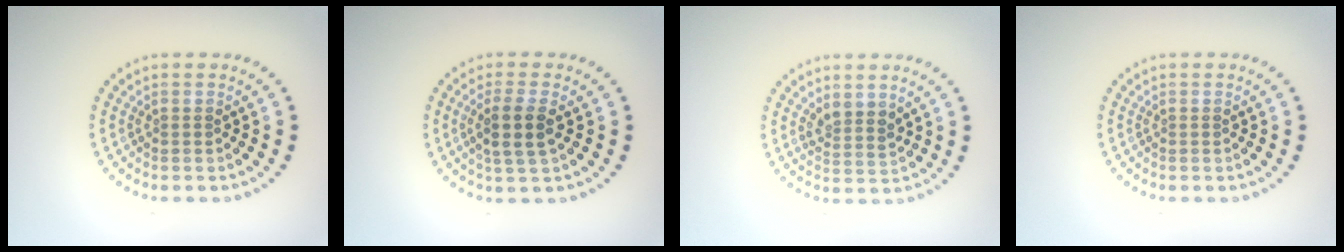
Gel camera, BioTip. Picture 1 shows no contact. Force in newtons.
{"total": 2.8, "press": 2.5, "slide": 1.2}
{"total": 2.1, "press": 1.7, "slide": 1.3}
{"total": 0.0}